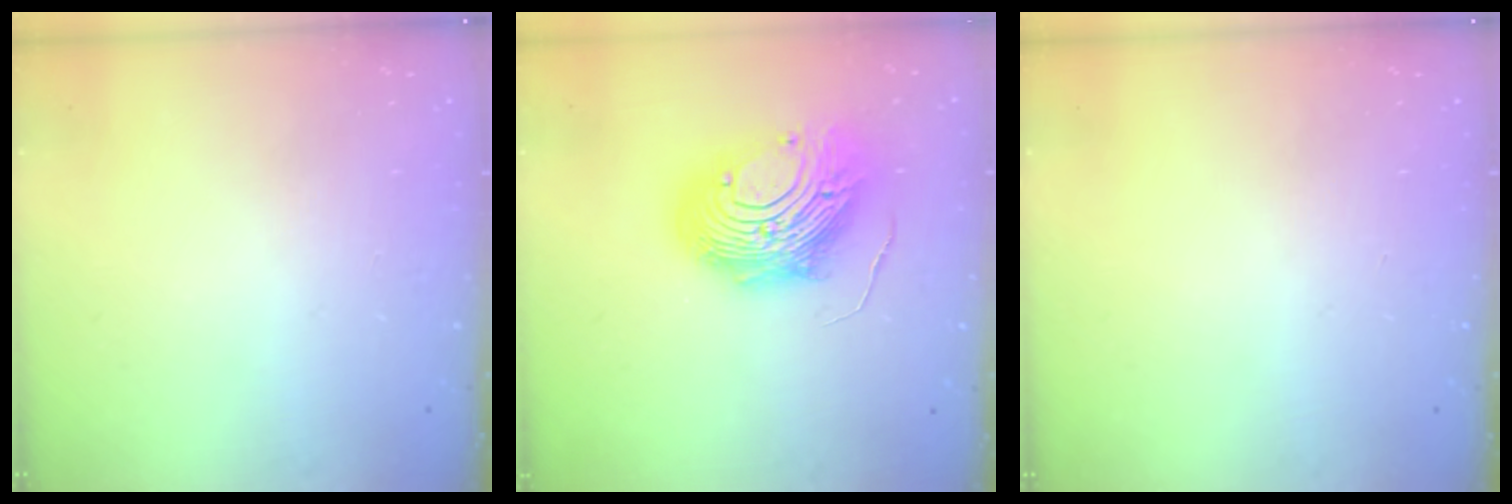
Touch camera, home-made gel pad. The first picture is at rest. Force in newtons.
{"total": 15.7, "press": 15.6, "slide": 1.5}
{"total": 0.0}